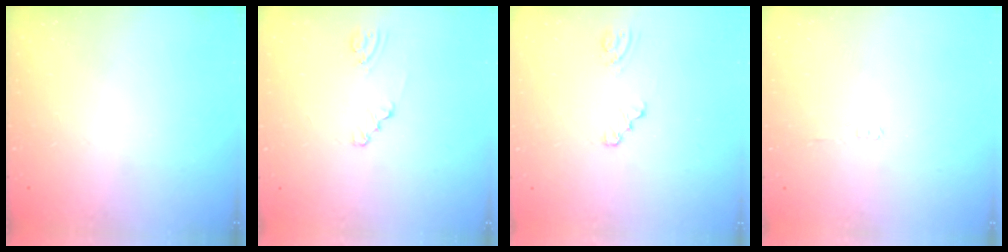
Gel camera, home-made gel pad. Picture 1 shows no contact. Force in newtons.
{"total": 1.3, "press": 1.3, "slide": 0.1}
{"total": 2.3, "press": 2.3, "slide": 0.2}
{"total": 1.1, "press": 1.0, "slide": 0.3}